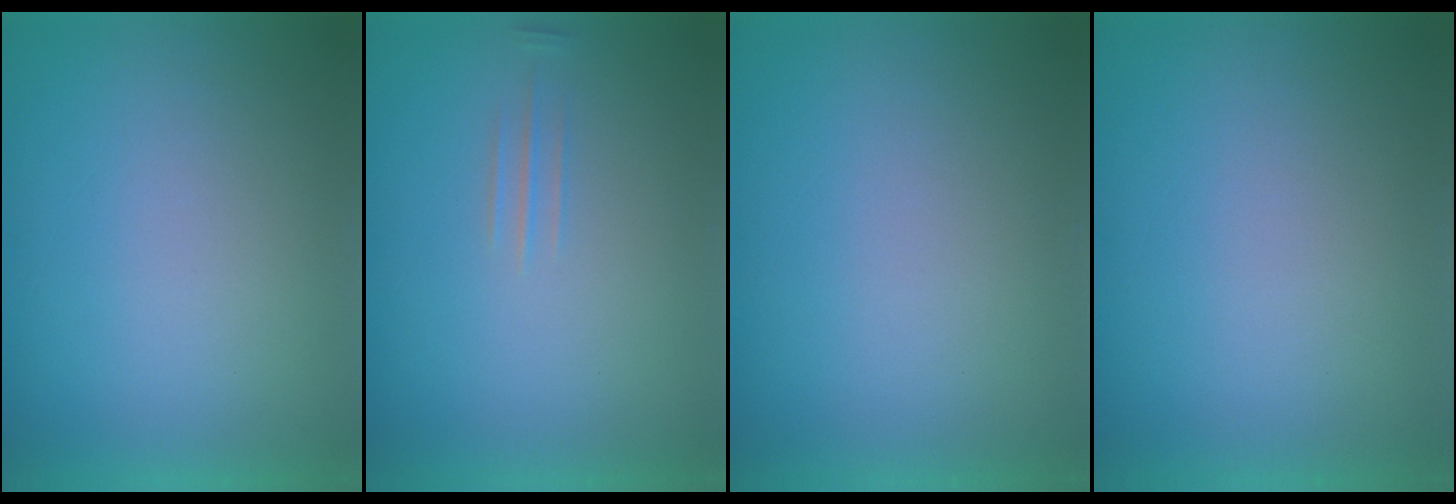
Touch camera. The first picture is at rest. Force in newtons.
{"total": 1.3}
{"total": 0.0}
{"total": 0.0}